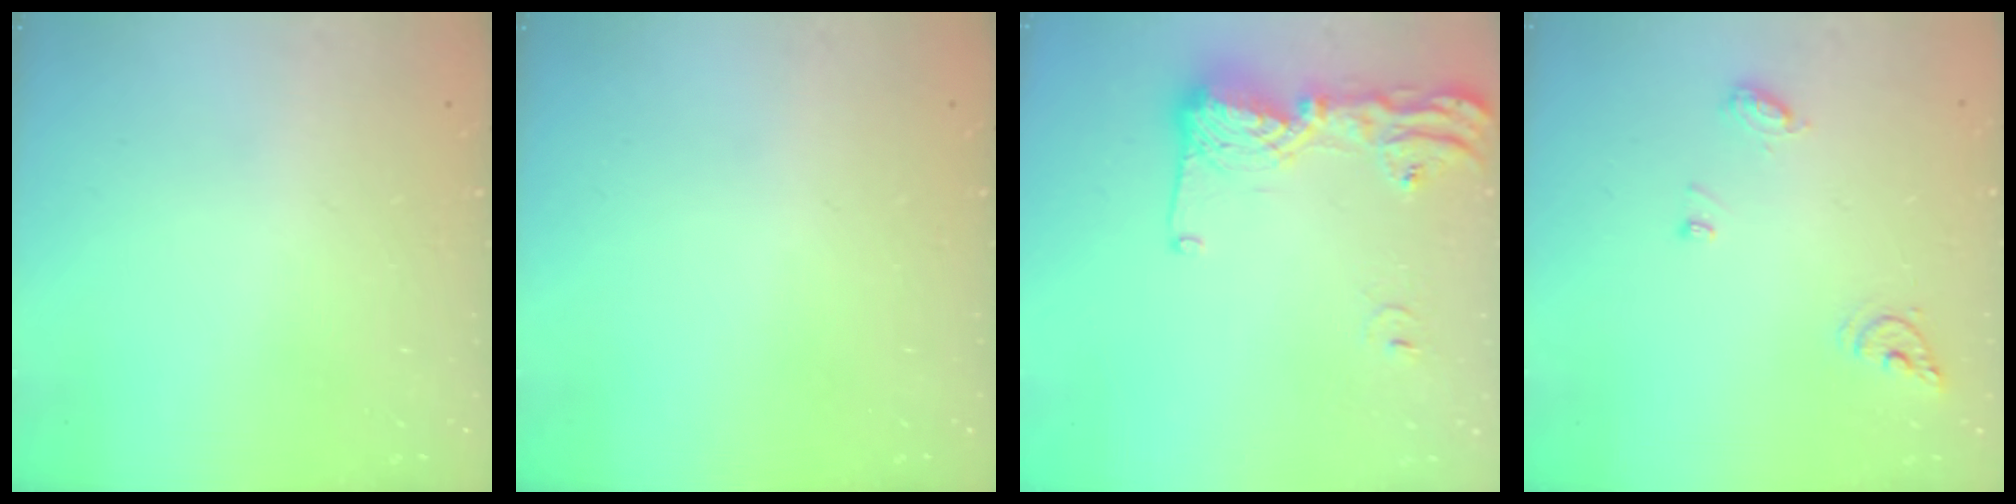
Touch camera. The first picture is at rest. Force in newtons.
{"total": 0.0}
{"total": 16.1, "press": 16.1, "slide": 1.2}
{"total": 7.4, "press": 7.3, "slide": 0.9}